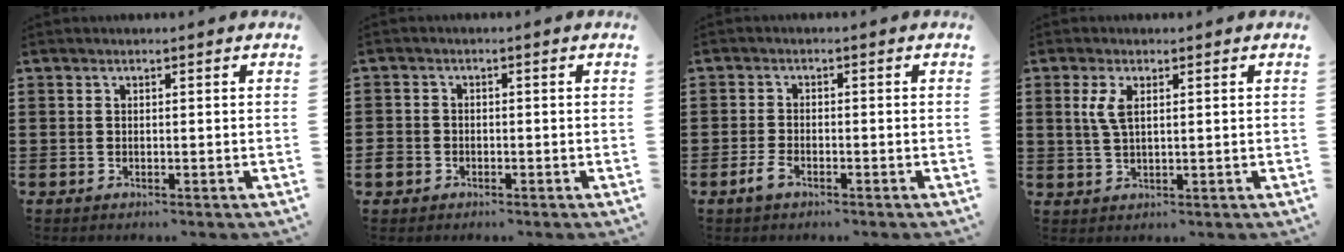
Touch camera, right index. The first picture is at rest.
{"total": 2.3, "force": [-1.3, 1.8, 0.7], "torque": [-0.032, -0.005, -0.032]}
{"total": 2.5, "force": [-1.5, 1.1, 1.7], "torque": [-0.052, -0.007, -0.036]}
{"total": 3.5, "force": [1.1, 1.4, 3.0], "torque": [-0.072, 0.004, 0.015]}